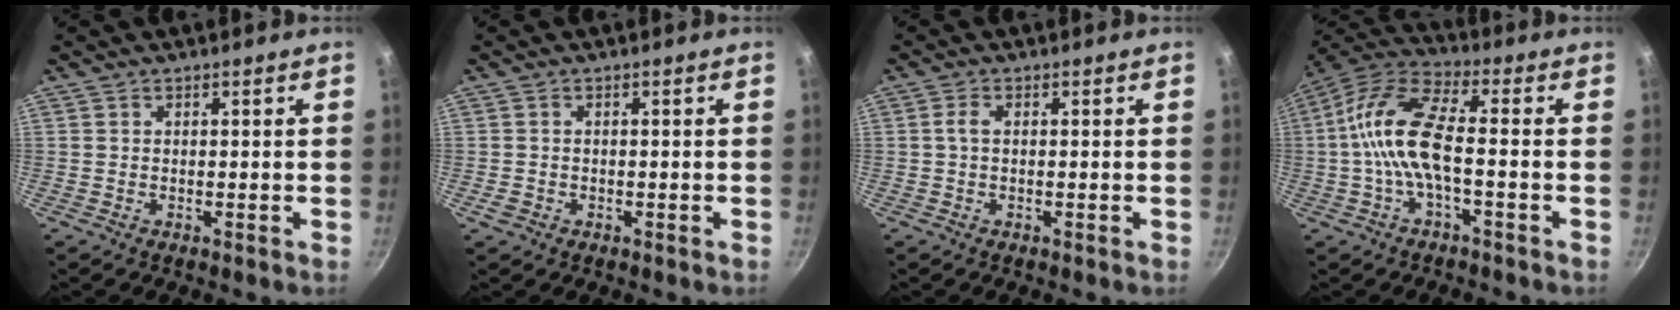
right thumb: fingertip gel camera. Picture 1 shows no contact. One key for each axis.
{"total": 1.6, "fx": -0.6, "fy": 1.3, "fz": 0.8, "tx": -0.015, "ty": 0.002, "tz": -0.008}
{"total": 1.8, "fx": 0.0, "fy": 0.4, "fz": 1.7, "tx": -0.046, "ty": 0.005, "tz": -0.001}
{"total": 12.2, "fx": -1.8, "fy": 4.7, "fz": 11.1, "tx": -0.228, "ty": 0.038, "tz": -0.050}